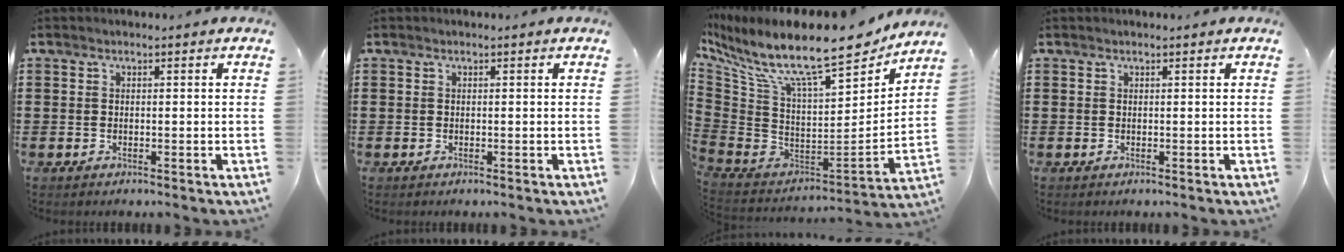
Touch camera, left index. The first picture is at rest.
{"total": 0.0}
{"total": 14.4, "force": [10.1, 2.8, 9.8], "torque": [-0.198, -0.076, 0.164]}
{"total": 0.0}